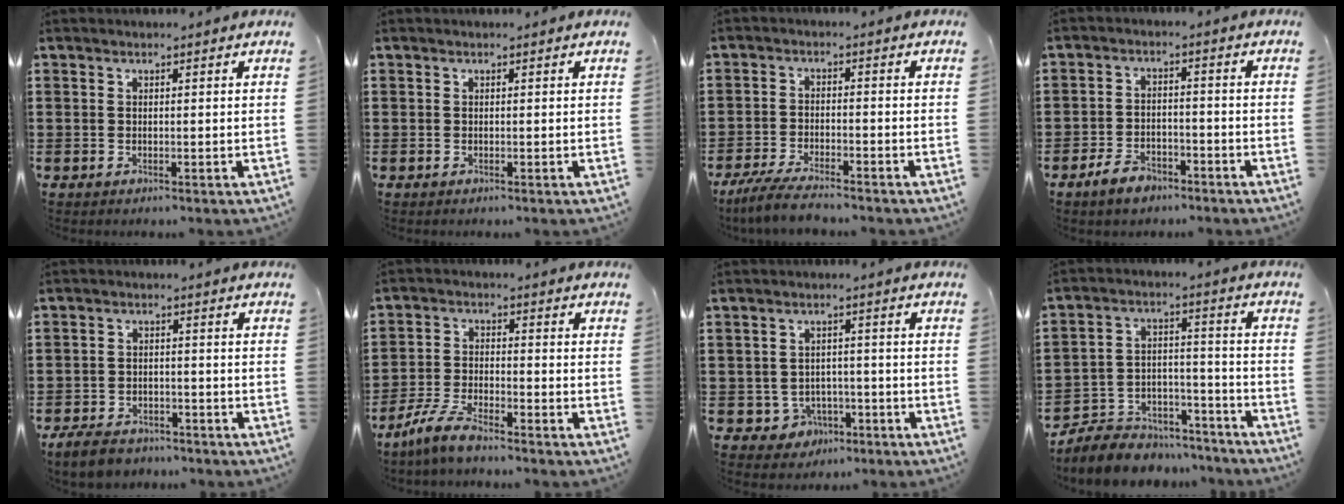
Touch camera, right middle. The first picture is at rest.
{"total": 0.0}
{"total": 4.9, "force": [-4.4, 0.4, 2.1], "torque": [-0.056, -0.012, -0.088]}
{"total": 4.5, "force": [-3.6, 1.9, 2.0], "torque": [-0.040, 0.009, -0.070]}
{"total": 4.2, "force": [-3.9, 1.2, 0.9], "torque": [-0.033, 0.001, -0.082]}
{"total": 5.9, "force": [-5.1, 0.7, 2.9], "torque": [-0.081, -0.011, -0.102]}
{"total": 3.2, "force": [-2.2, 2.2, 0.8], "torque": [-0.024, 0.002, -0.047]}
{"total": 7.0, "force": [-6.6, 2.2, 0.6], "torque": [-0.025, 0.012, -0.134]}